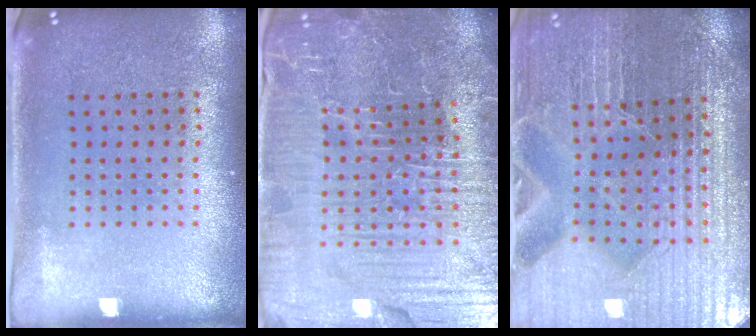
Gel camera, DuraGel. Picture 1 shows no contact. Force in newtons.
{"total": 5.7, "press": 5.4, "slide": 1.7}
{"total": 4.4, "press": 4.3, "slide": 1.0}